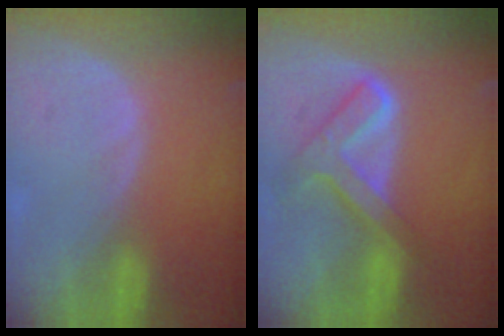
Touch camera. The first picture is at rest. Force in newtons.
{"total": 7.8, "press": 6.7, "slide": 4.1}